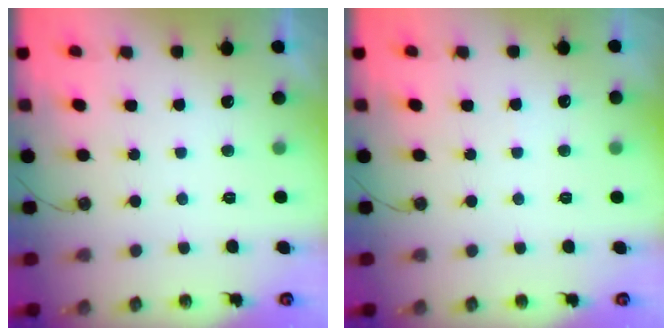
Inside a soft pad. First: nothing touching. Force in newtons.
{"total": 2.5, "press": 2.4, "slide": 0.4}